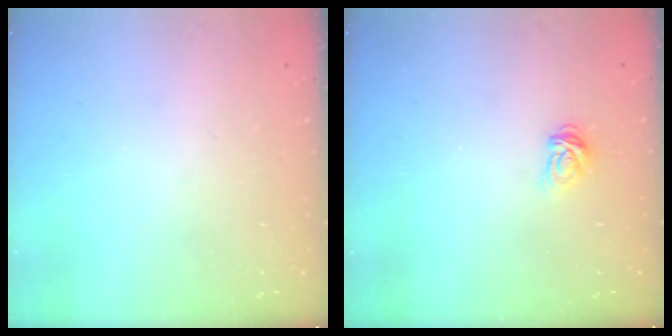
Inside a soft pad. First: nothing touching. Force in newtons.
{"total": 5.2, "press": 5.2, "slide": 0.6}